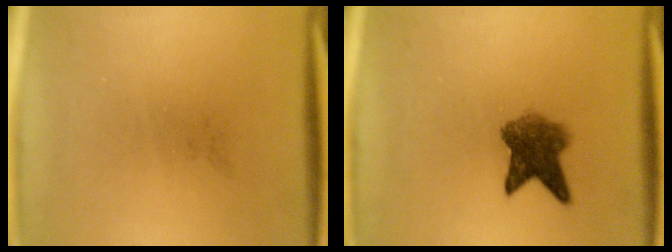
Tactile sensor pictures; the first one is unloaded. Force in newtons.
{"total": 5.7}